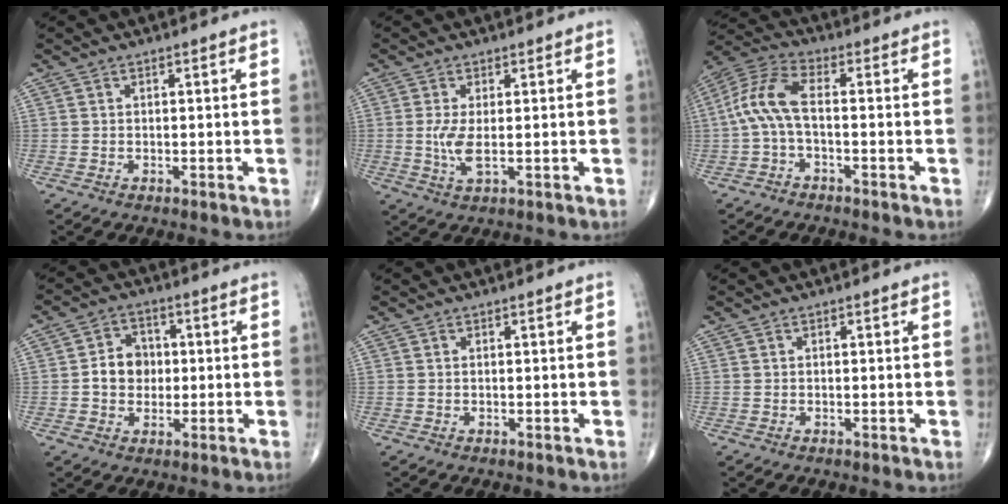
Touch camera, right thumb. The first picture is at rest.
{"total": 4.2, "force": [-0.1, 1.3, 4.0], "torque": [-0.096, -0.013, 0.000]}
{"total": 8.5, "force": [-1.0, 3.4, 7.8], "torque": [-0.181, 0.034, -0.028]}
{"total": 6.8, "force": [-0.1, 5.7, 3.7], "torque": [-0.032, 0.013, -0.008]}
{"total": 0.0}
{"total": 0.0}